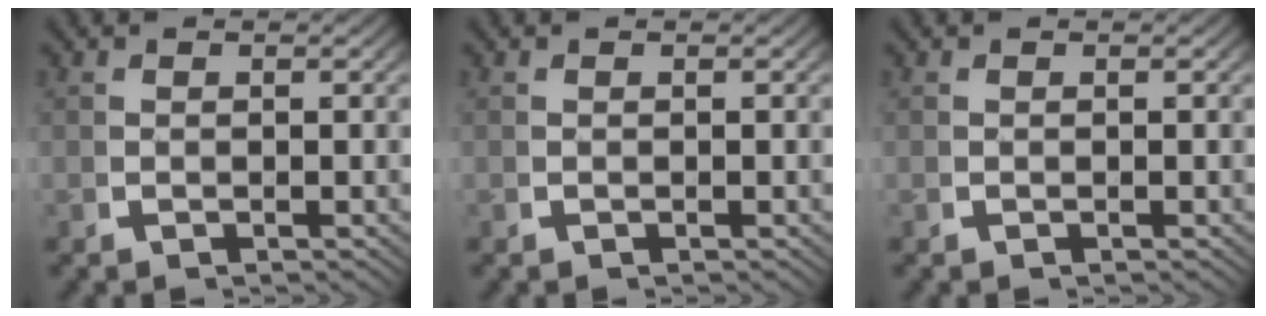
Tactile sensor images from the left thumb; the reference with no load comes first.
{"total": 0.0}
{"total": 0.0}